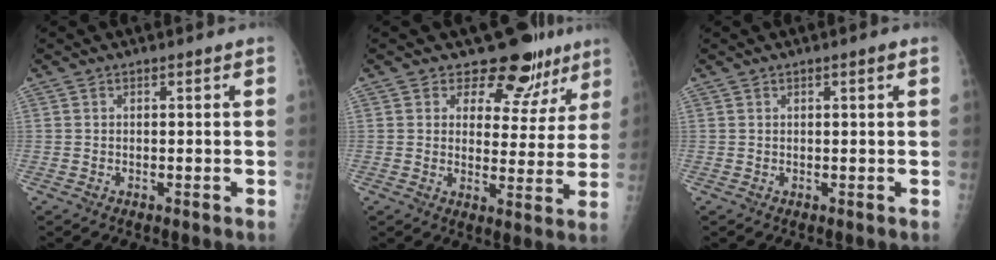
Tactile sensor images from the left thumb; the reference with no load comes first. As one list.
[{"total": 11.0, "force": [8.5, 6.5, 2.8], "torque": [0.014, -0.051, 0.098]}, {"total": 1.3, "force": [0.7, 0.1, 1.0], "torque": [-0.016, -0.001, 0.010]}]